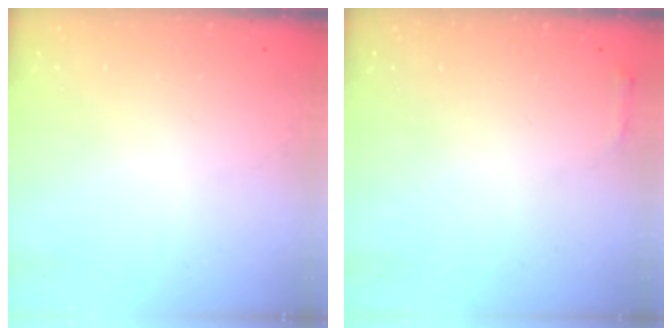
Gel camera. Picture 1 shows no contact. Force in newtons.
{"total": 2.3, "press": 2.3, "slide": 0.5}